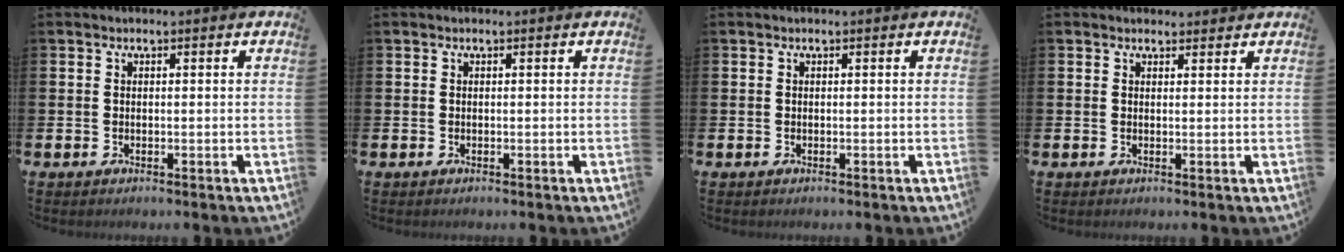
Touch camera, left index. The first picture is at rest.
{"total": 0.0}
{"total": 0.0}
{"total": 1.2, "force": [1.1, 0.5, 0.0], "torque": [0.013, -0.001, 0.017]}